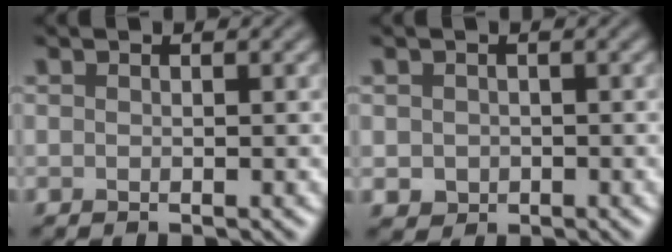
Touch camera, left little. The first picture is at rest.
{"total": 1.5, "force": [-0.2, 1.4, 0.5], "torque": [-0.010, -0.007, -0.006]}